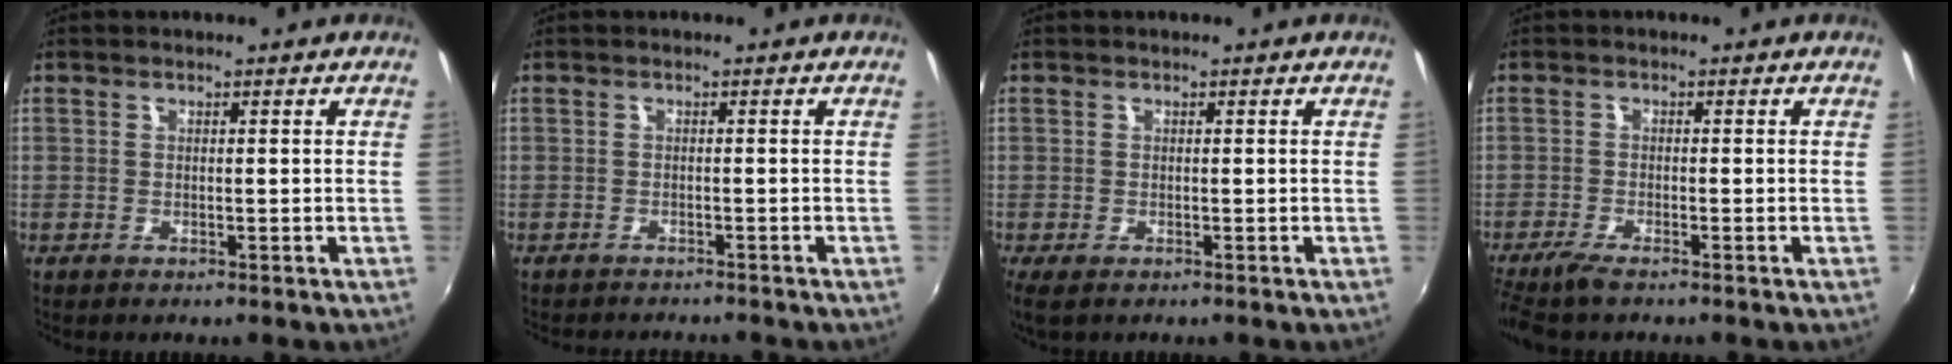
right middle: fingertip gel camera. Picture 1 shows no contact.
{"total": 3.7, "force": [-3.5, 0.6, 1.0], "torque": [-0.029, -0.015, -0.053]}
{"total": 0.0}
{"total": 4.6, "force": [-3.5, 0.4, 2.9], "torque": [-0.067, -0.024, -0.067]}